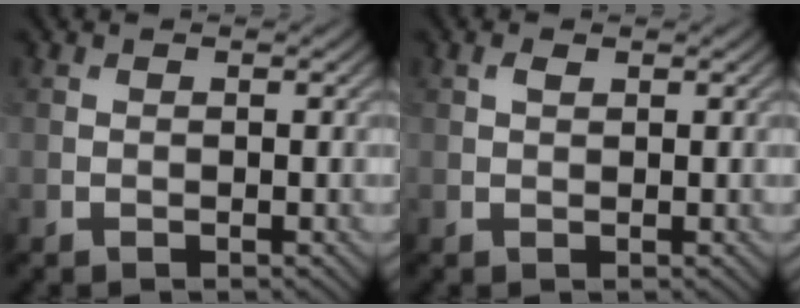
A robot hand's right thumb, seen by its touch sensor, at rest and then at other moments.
{"total": 0.9, "force": [0.5, 0.5, 0.6], "torque": [-0.015, 0.002, 0.011]}